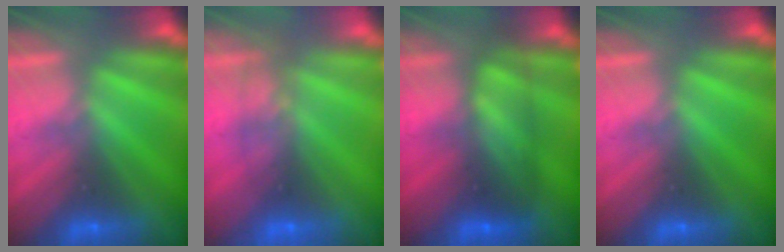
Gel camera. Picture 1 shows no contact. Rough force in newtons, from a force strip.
{"total": 1.0}
{"total": 8.0}
{"total": 0.0}